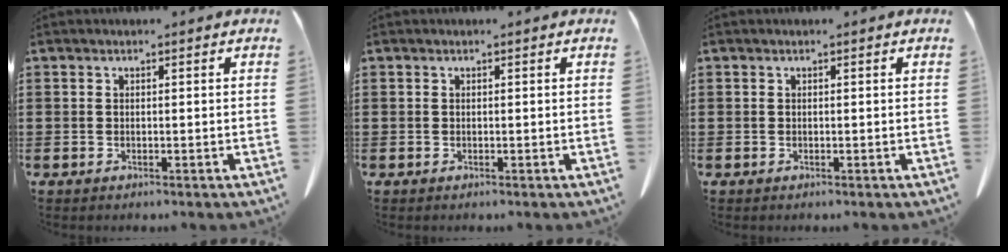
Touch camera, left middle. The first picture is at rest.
{"total": 0.0}
{"total": 0.0}